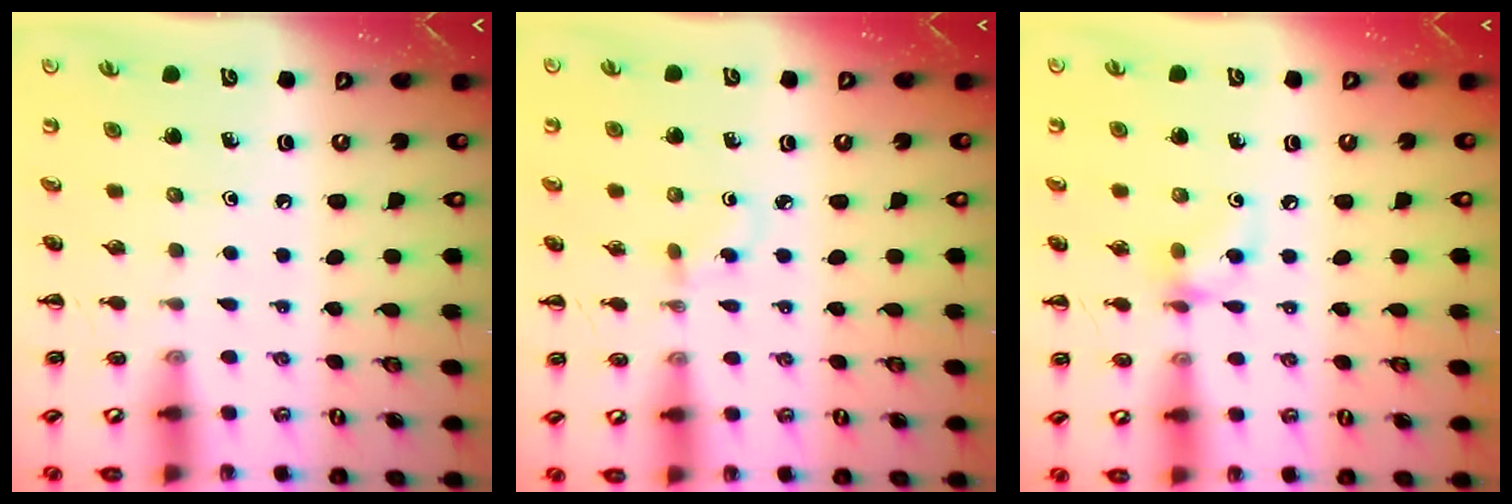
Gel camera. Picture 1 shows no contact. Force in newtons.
{"total": 1.9, "press": 1.7, "slide": 0.9}
{"total": 7.0, "press": 6.9, "slide": 1.4}